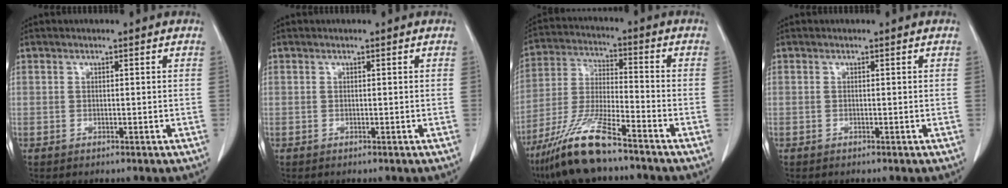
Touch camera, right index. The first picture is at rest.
{"total": 0.0}
{"total": 12.7, "force": [-9.4, 1.1, 8.5], "torque": [-0.179, -0.029, -0.178]}
{"total": 0.0}